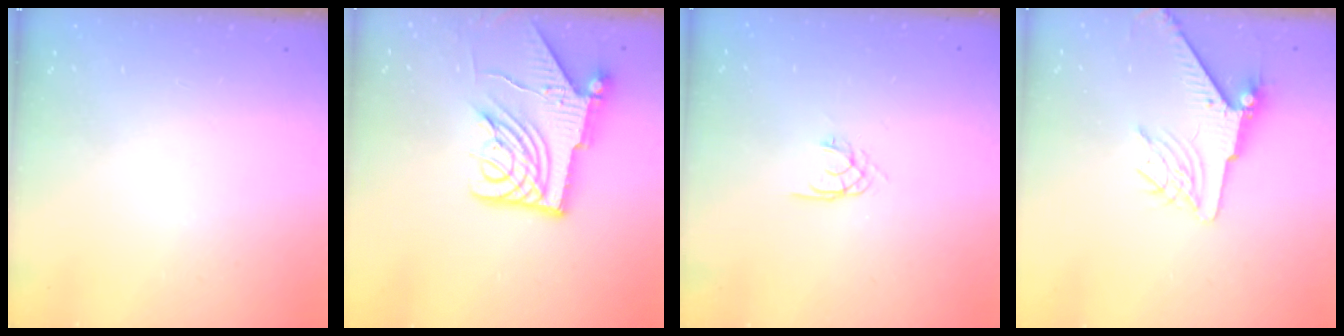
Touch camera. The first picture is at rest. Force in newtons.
{"total": 13.5, "press": 13.4, "slide": 1.6}
{"total": 1.7, "press": 1.7, "slide": 0.1}
{"total": 7.3, "press": 7.2, "slide": 1.1}